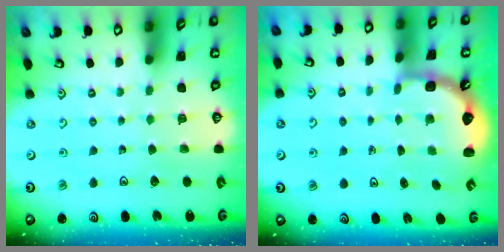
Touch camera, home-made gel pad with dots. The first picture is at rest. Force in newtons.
{"total": 2.4, "press": 2.0, "slide": 1.3}